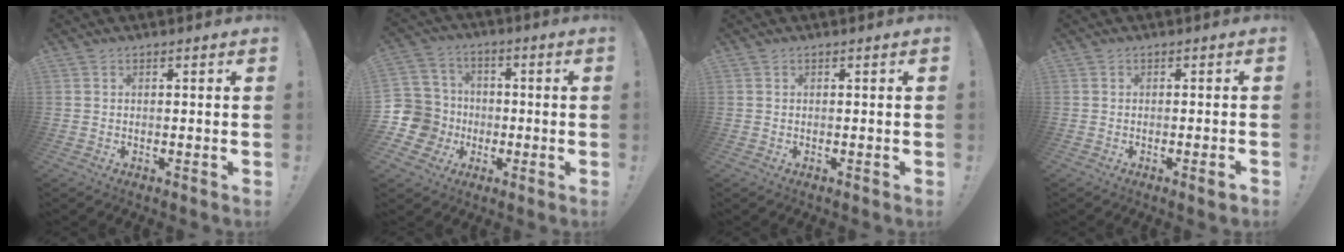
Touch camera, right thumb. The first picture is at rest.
{"total": 11.9, "force": [-2.6, 11.1, 3.3], "torque": [-0.065, 0.023, -0.040]}
{"total": 0.0}
{"total": 2.2, "force": [-0.9, 0.1, 2.0], "torque": [-0.034, 0.002, -0.012]}